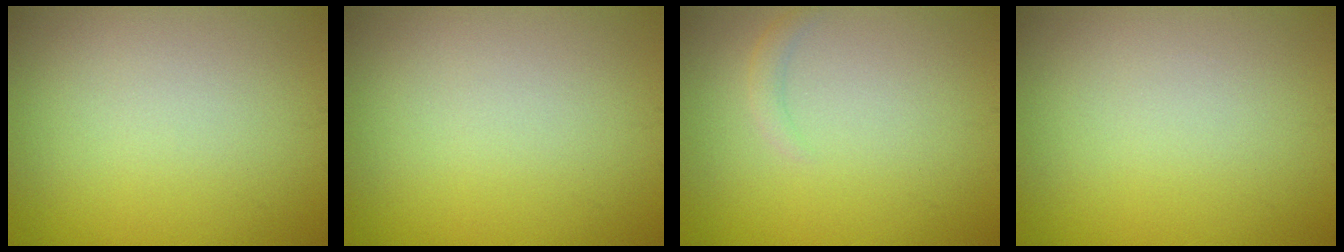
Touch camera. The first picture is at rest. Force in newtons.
{"total": 0.0}
{"total": 0.9, "press": 0.9, "slide": 0.2}
{"total": 0.0}